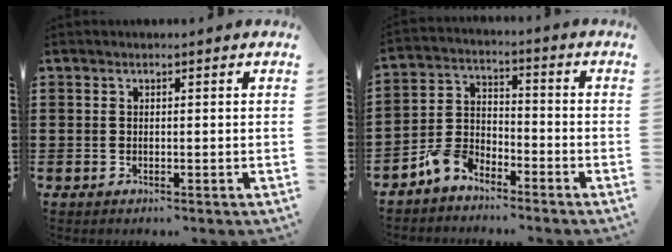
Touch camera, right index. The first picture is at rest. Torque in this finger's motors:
{"motor_torque": [2.14, 0.00, 0.23, 0.07]}